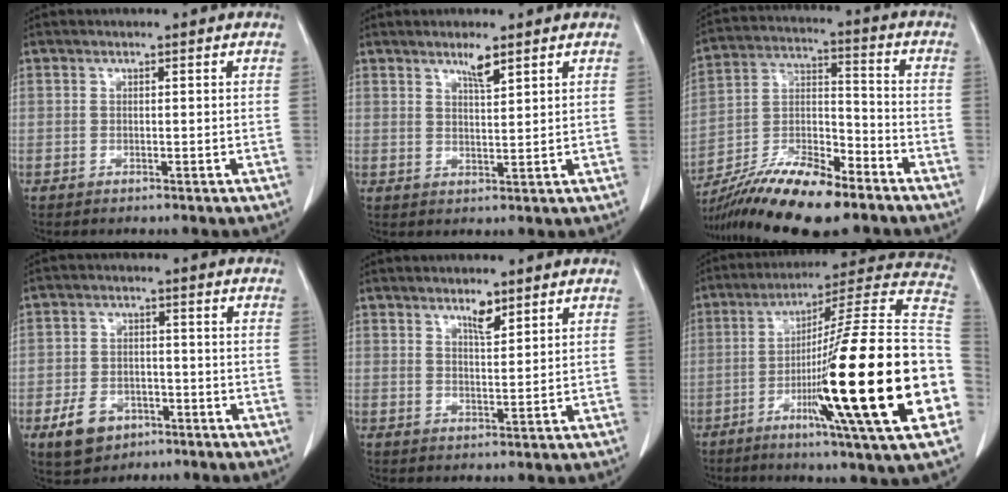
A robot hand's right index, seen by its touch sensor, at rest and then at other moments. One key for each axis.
{"total": 2.9, "fx": 2.2, "fy": 0.2, "fz": 1.9, "tx": -0.039, "ty": -0.003, "tz": 0.039}
{"total": 16.4, "fx": -12.4, "fy": 3.6, "fz": 10.1, "tx": -0.193, "ty": -0.004, "tz": -0.221}
{"total": 6.6, "fx": -3.6, "fy": 4.6, "fz": 3.2, "tx": -0.064, "ty": 0.005, "tz": -0.053}
{"total": 2.9, "fx": 2.1, "fy": 0.7, "fz": 1.8, "tx": -0.034, "ty": -0.004, "tz": 0.038}
{"total": 30.3, "fx": -7.1, "fy": 0.1, "fz": 29.5, "tx": -0.381, "ty": -0.019, "tz": -0.134}